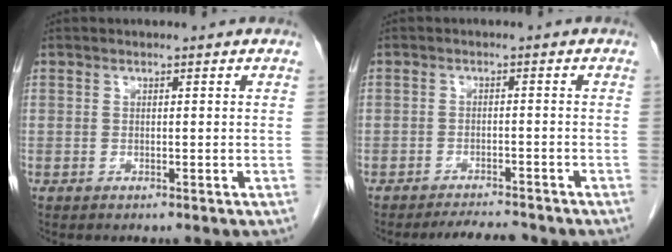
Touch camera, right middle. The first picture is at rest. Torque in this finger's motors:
{"motor_torque": [0.46, -0.37, 0.02, 0.02]}